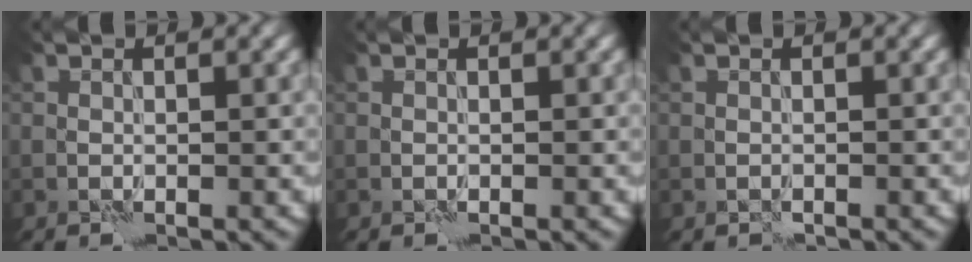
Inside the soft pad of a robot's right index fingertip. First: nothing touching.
{"total": 0.0}
{"total": 0.6, "force": [-0.6, 0.1, 0.1], "torque": [-0.003, 0.002, -0.012]}